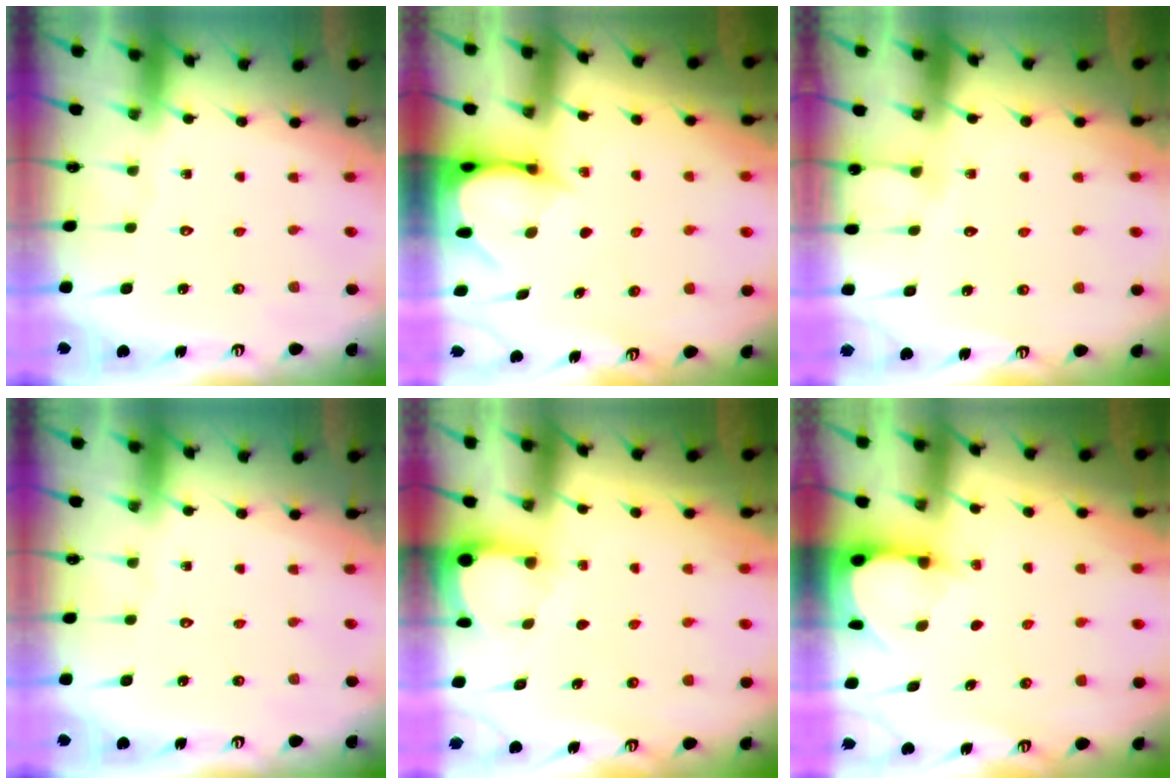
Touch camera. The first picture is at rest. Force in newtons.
{"total": 3.5, "press": 3.5, "slide": 0.3}
{"total": 5.1, "press": 5.1, "slide": 0.5}
{"total": 0.0}
{"total": 2.8, "press": 2.8, "slide": 0.3}
{"total": 3.1, "press": 3.1, "slide": 0.3}